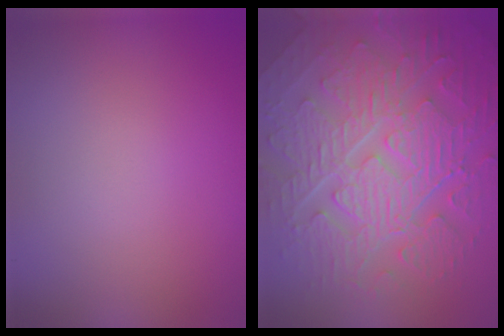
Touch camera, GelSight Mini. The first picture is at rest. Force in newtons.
{"total": 10.2, "press": 6.9, "slide": 7.5}